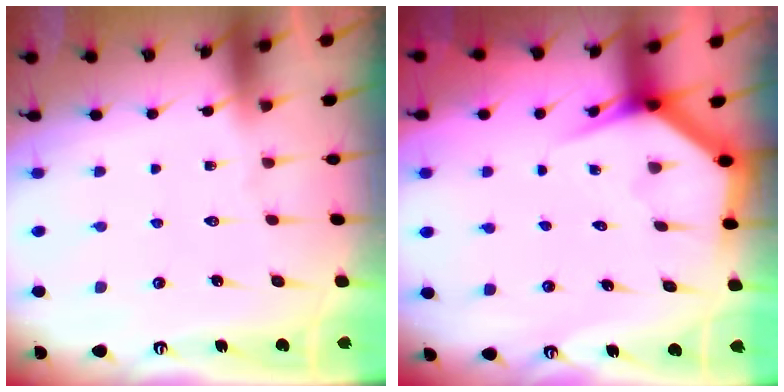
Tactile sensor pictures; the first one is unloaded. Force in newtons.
{"total": 3.9, "press": 3.8, "slide": 0.2}